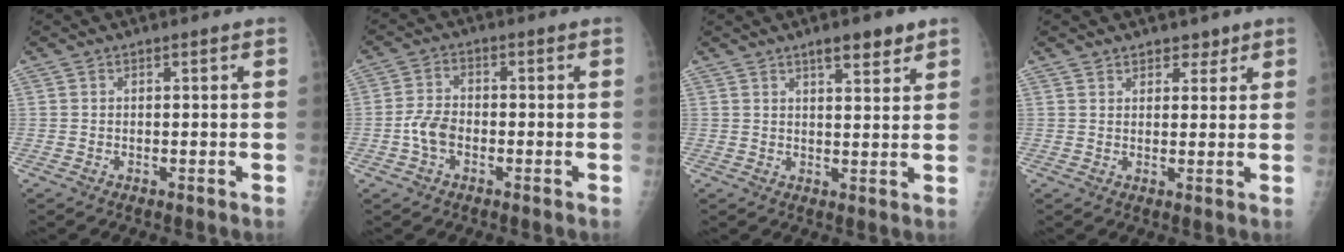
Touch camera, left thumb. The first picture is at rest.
{"total": 5.2, "force": [-1.7, 3.3, 3.7], "torque": [-0.073, 0.015, -0.037]}
{"total": 5.5, "force": [3.7, 1.5, 3.8], "torque": [-0.043, -0.021, 0.053]}
{"total": 3.0, "force": [2.3, 1.8, 0.8], "torque": [0.015, -0.012, 0.030]}